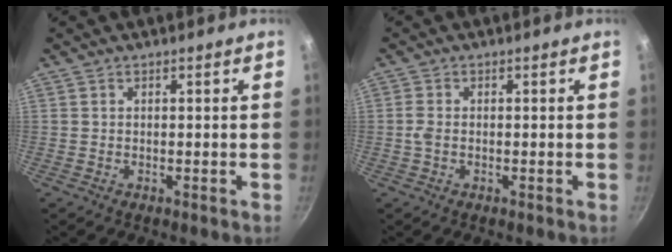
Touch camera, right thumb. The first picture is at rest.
{"total": 1.9, "force": [-0.2, 1.1, 1.6], "torque": [-0.042, 0.002, -0.008]}